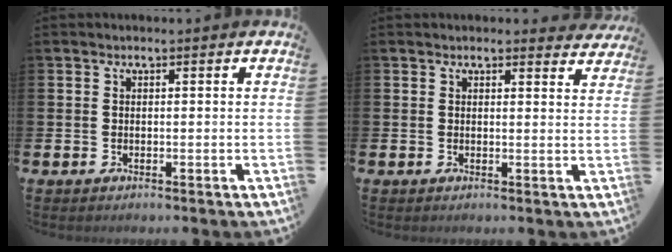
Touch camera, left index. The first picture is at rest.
{"total": 1.8, "force": [1.8, 0.3, 0.0], "torque": [0.011, -0.008, 0.030]}